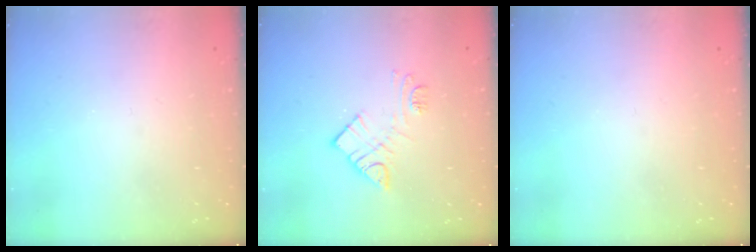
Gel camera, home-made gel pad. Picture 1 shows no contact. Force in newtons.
{"total": 9.8, "press": 9.8, "slide": 0.7}
{"total": 0.0}